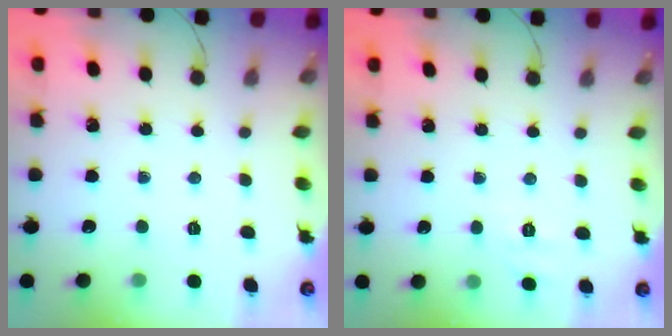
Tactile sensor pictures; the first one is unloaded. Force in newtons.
{"total": 6.2, "press": 6.0, "slide": 1.8}